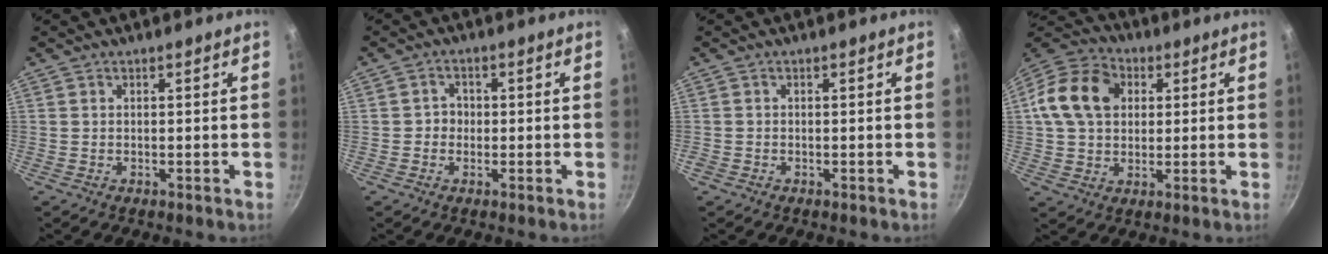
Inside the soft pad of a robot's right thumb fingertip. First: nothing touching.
{"total": 2.5, "force": [-0.4, 2.3, 0.9], "torque": [0.005, 0.007, -0.010]}
{"total": 0.6, "force": [-0.4, 0.5, 0.1], "torque": [-0.003, 0.003, -0.008]}
{"total": 14.5, "force": [3.0, 11.2, 8.8], "torque": [-0.144, 0.019, 0.037]}